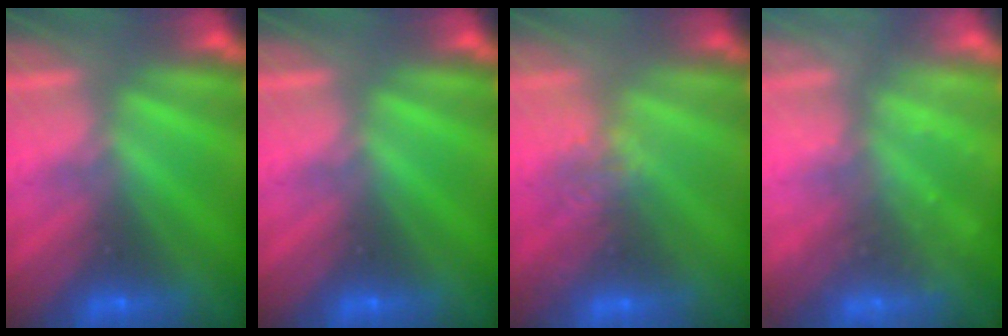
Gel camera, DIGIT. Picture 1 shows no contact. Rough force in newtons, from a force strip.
{"total": 0.0}
{"total": 2.8}
{"total": 2.3}